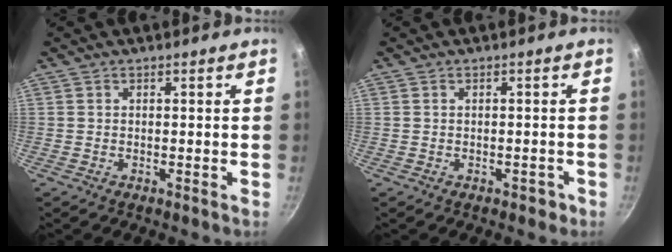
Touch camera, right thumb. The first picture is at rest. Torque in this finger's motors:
{"motor_torque": [0.10, 0.25, -0.27, 0.03, -0.01]}